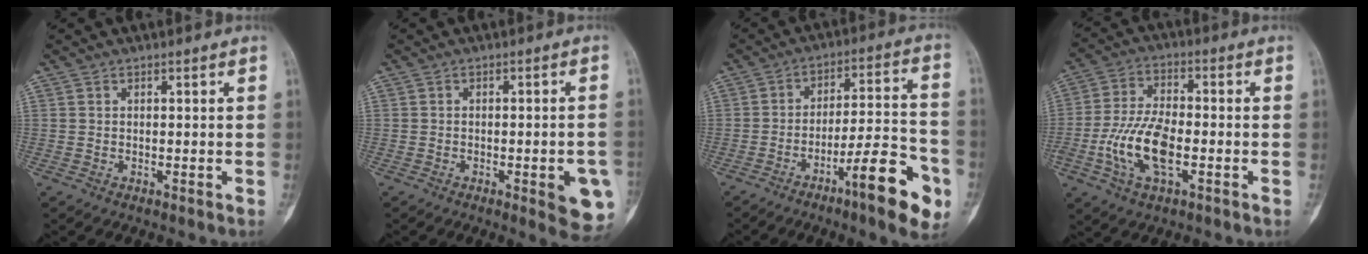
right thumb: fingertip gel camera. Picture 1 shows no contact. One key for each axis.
{"total": 8.4, "fx": -2.7, "fy": 2.4, "fz": 7.5, "tx": -0.074, "ty": 0.004, "tz": -0.024}
{"total": 15.4, "fx": -7.5, "fy": 3.2, "fz": 13.1, "tx": -0.182, "ty": 0.051, "tz": -0.108}
{"total": 12.0, "fx": -3.1, "fy": 5.7, "fz": 10.2, "tx": -0.209, "ty": 0.016, "tz": -0.060}